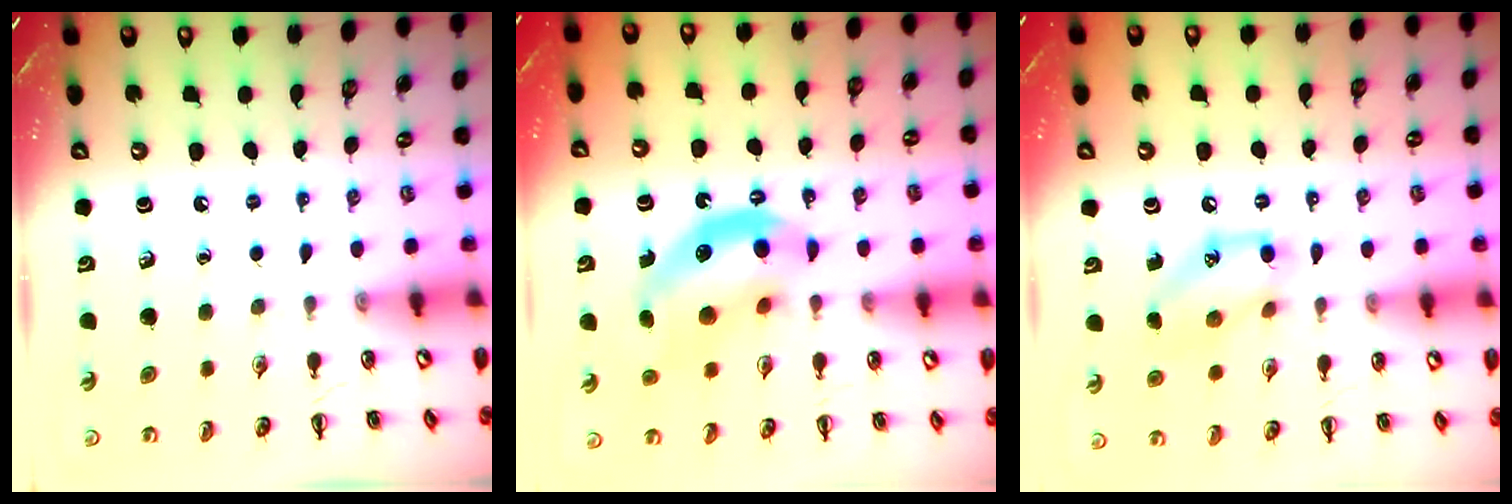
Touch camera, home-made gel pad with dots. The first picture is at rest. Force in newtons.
{"total": 12.9, "press": 12.5, "slide": 3.3}
{"total": 12.2, "press": 12.0, "slide": 2.0}